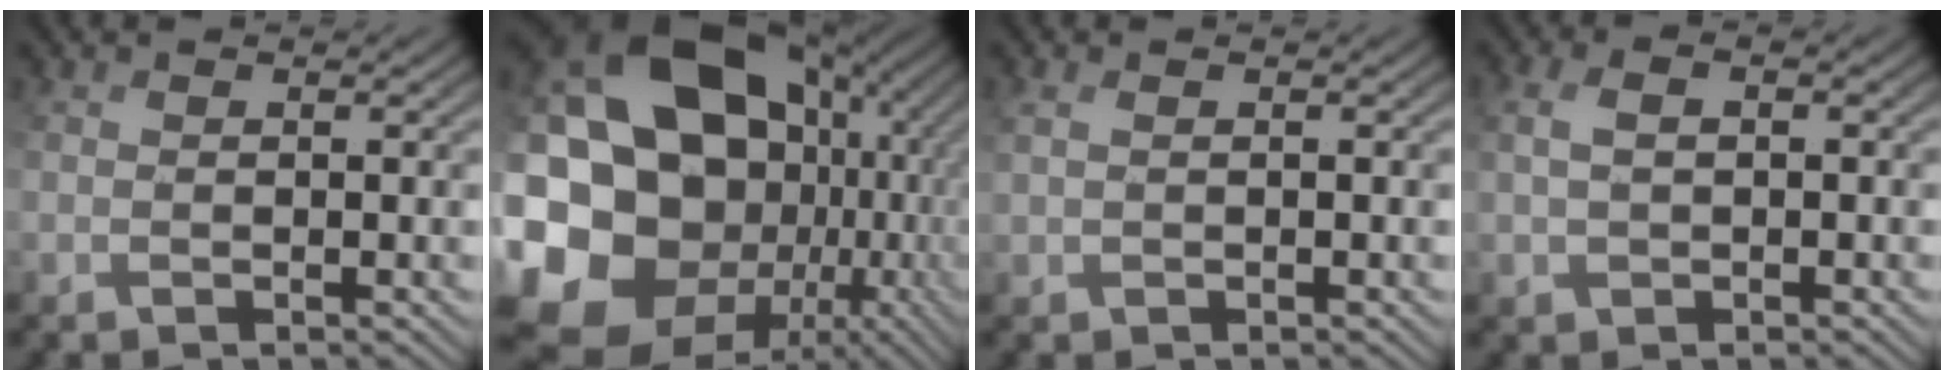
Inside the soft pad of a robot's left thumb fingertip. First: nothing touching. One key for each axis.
{"total": 24.5, "fx": -1.4, "fy": 21.5, "fz": 11.8, "tx": -0.293, "ty": -0.006, "tz": -0.016}
{"total": 0.9, "fx": 0.4, "fy": -0.6, "fz": -0.5, "tx": 0.020, "ty": 0.001, "tz": 0.012}
{"total": 1.1, "fx": 0.5, "fy": 0.3, "fz": 0.9, "tx": -0.016, "ty": 0.008, "tz": 0.012}